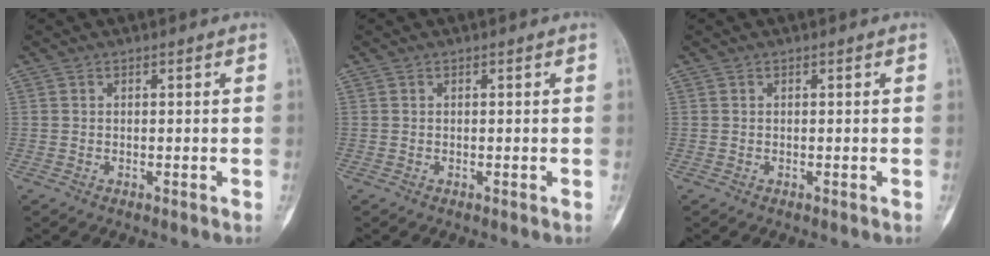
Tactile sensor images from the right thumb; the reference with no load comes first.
{"total": 0.0}
{"total": 0.0}